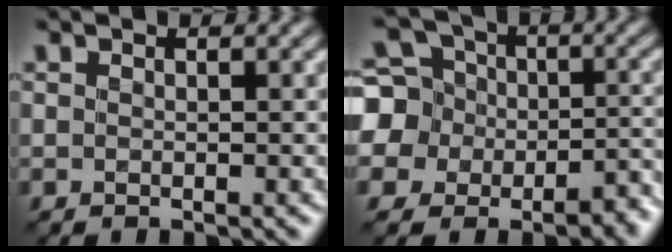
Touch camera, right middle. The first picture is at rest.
{"total": 12.5, "force": [-4.3, 11.1, 3.8], "torque": [-0.105, -0.014, -0.083]}